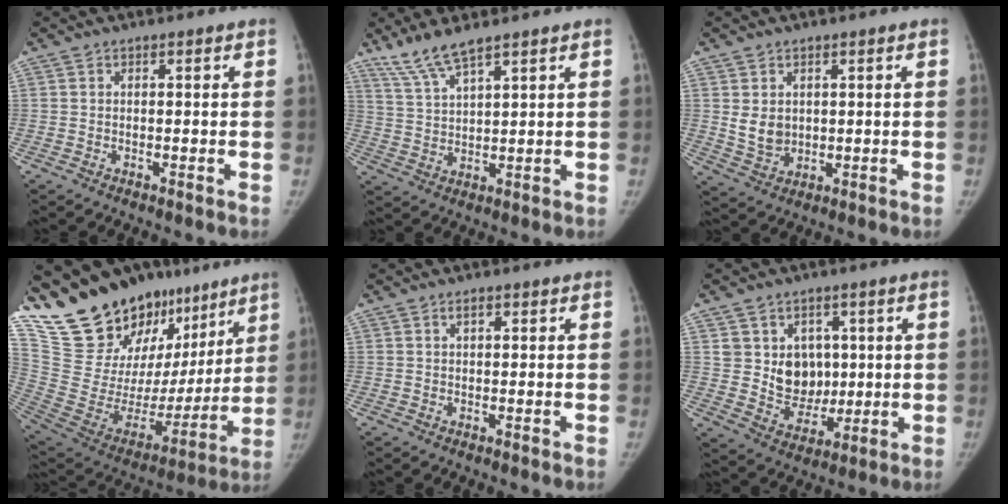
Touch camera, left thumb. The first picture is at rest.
{"total": 6.7, "force": [5.4, 0.9, 4.0], "torque": [-0.086, -0.022, 0.116]}
{"total": 4.9, "force": [1.0, 3.9, 2.7], "torque": [-0.027, -0.015, 0.031]}
{"total": 28.7, "force": [19.8, 15.0, 14.6], "torque": [-0.203, -0.061, 0.339]}
{"total": 1.1, "force": [0.6, 0.4, 0.9], "torque": [-0.013, 0.003, 0.008]}
{"total": 9.4, "force": [2.0, 8.1, 4.4], "torque": [-0.020, -0.013, 0.046]}